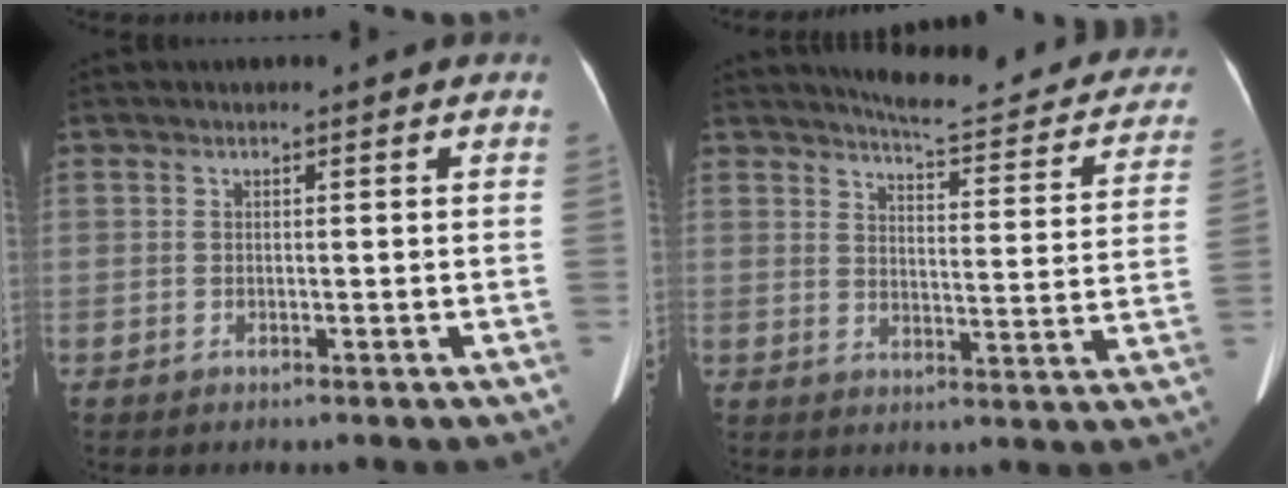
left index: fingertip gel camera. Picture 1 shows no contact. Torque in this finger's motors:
{"motor_torque": [0.83, -1.31, -0.01, 0.01]}